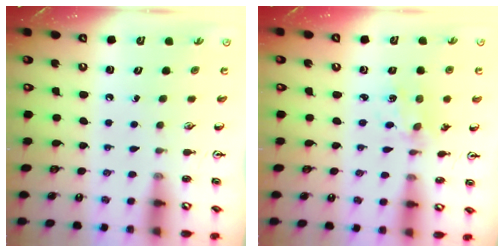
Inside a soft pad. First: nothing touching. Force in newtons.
{"total": 1.9, "press": 1.9, "slide": 0.2}